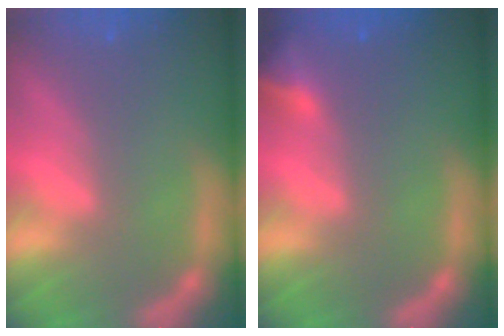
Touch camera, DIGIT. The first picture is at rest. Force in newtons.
{"total": 2.9}